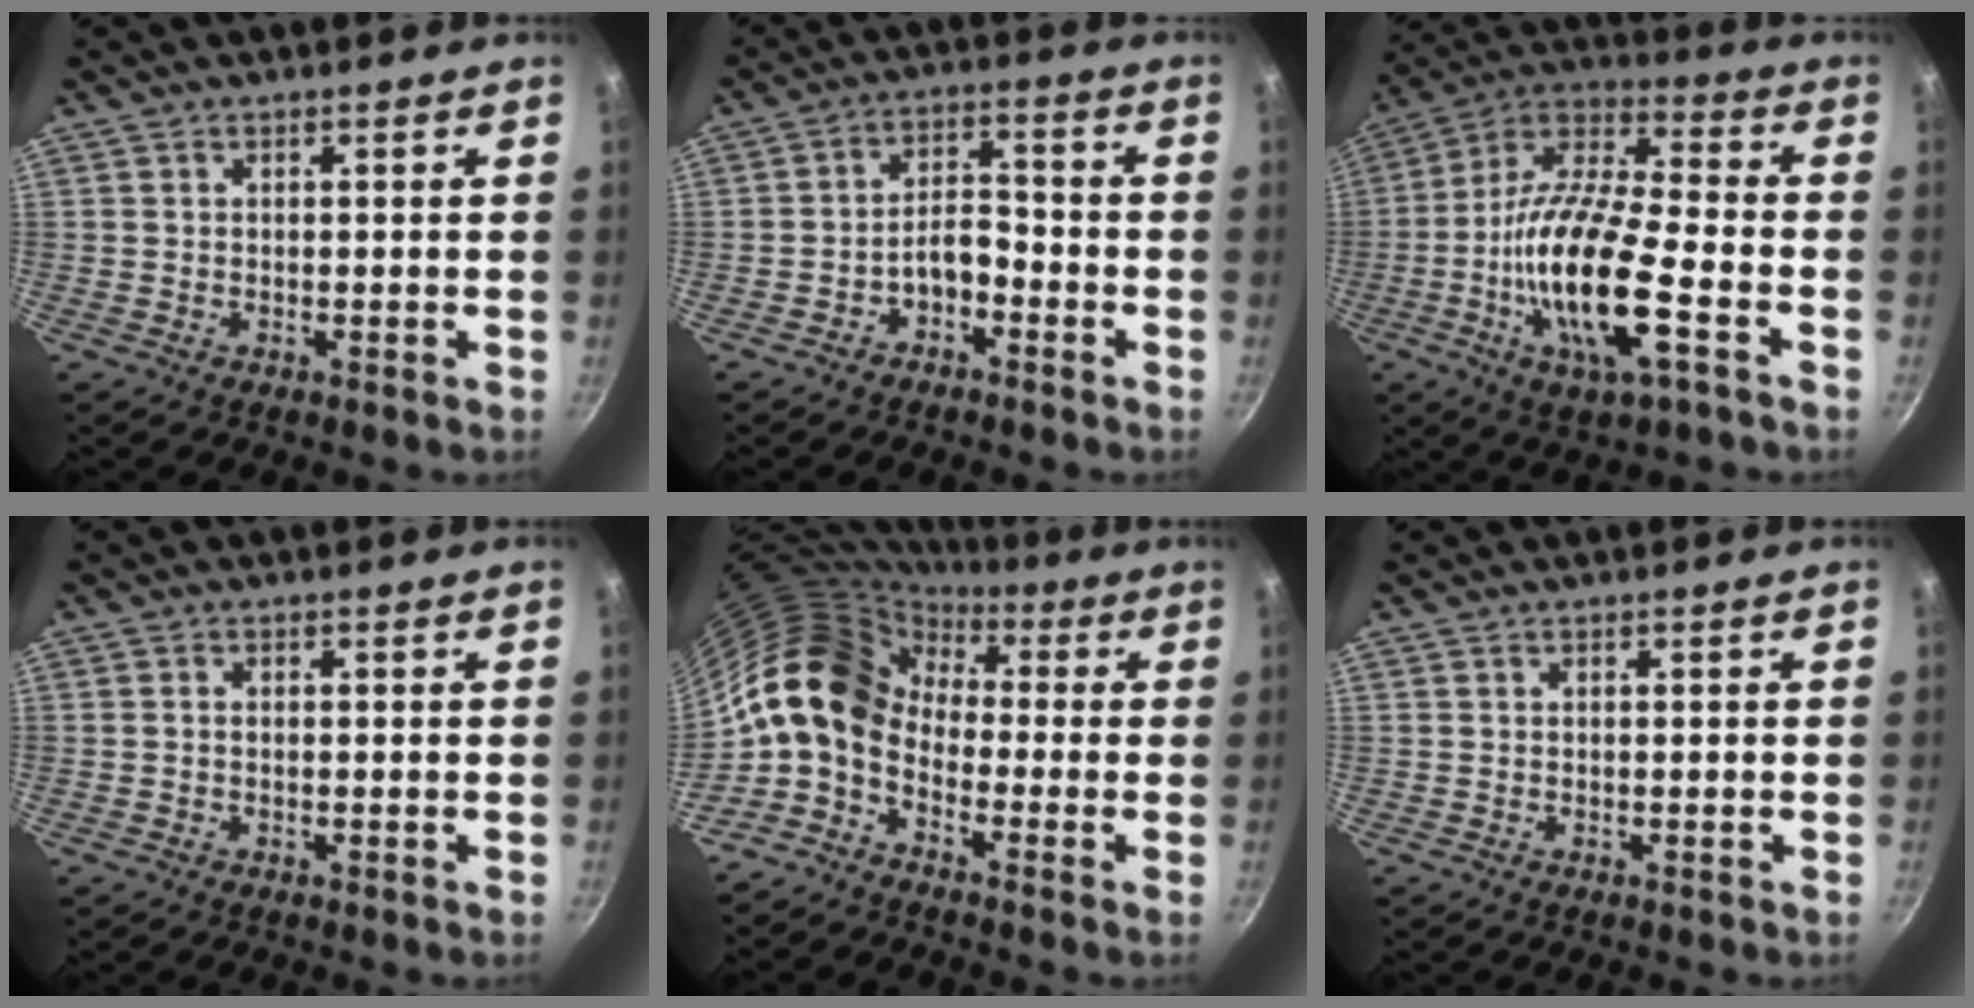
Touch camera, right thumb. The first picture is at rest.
{"total": 5.2, "force": [-2.9, 2.9, 3.2], "torque": [-0.038, 0.042, -0.050]}
{"total": 19.7, "force": [-5.9, 6.1, 17.8], "torque": [-0.339, 0.026, -0.126]}
{"total": 0.6, "force": [-0.1, 0.4, 0.5], "torque": [-0.009, 0.004, -0.002]}
{"total": 11.8, "force": [-0.7, 8.1, 8.5], "torque": [-0.134, 0.030, -0.037]}
{"total": 0.0}